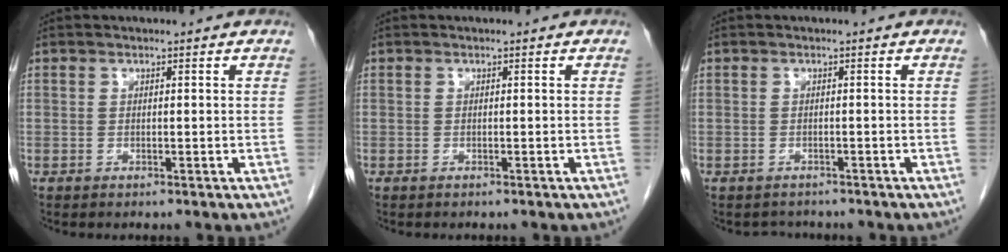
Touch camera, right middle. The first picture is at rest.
{"total": 0.5, "force": [-0.5, 0.1, 0.2], "torque": [-0.008, -0.001, -0.006]}
{"total": 2.0, "force": [-1.8, 0.8, -0.2], "torque": [-0.002, -0.004, -0.027]}